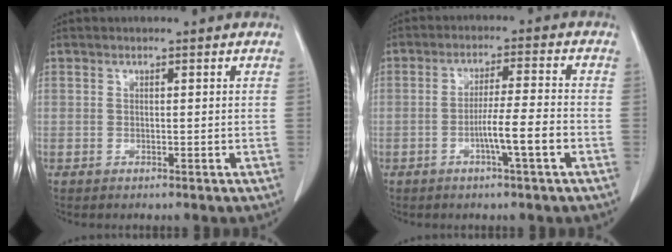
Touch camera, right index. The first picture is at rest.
{"total": 6.3, "force": [-2.4, -0.3, 5.9], "torque": [-0.102, 0.000, -0.042]}